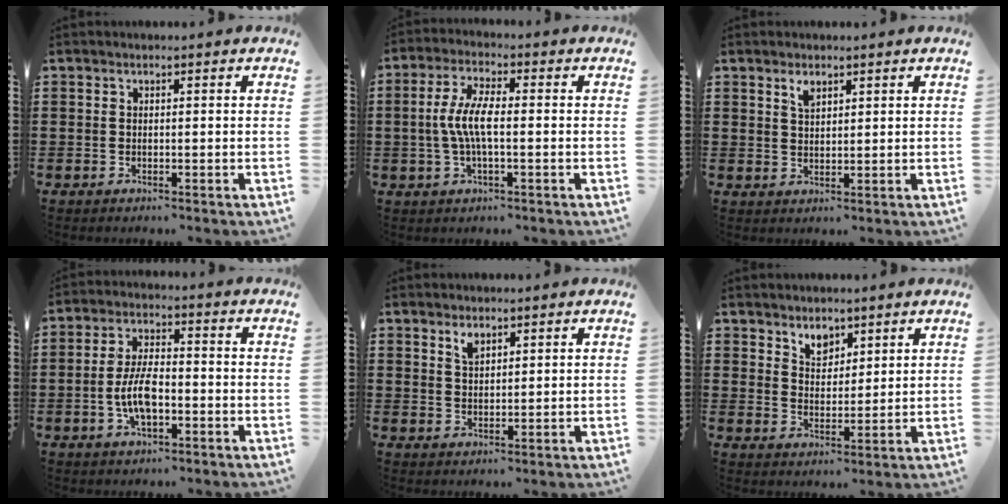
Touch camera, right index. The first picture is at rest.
{"total": 6.4, "force": [-0.6, 1.9, 6.1], "torque": [-0.135, -0.005, -0.021]}
{"total": 2.2, "force": [1.6, 1.0, 1.2], "torque": [-0.020, -0.001, 0.028]}
{"total": 6.9, "force": [-1.8, 2.8, 6.0], "torque": [-0.138, -0.004, -0.041]}
{"total": 2.3, "force": [1.7, 1.1, 1.1], "torque": [-0.018, -0.001, 0.030]}
{"total": 3.9, "force": [3.0, 2.3, 0.9], "torque": [-0.021, 0.002, 0.055]}